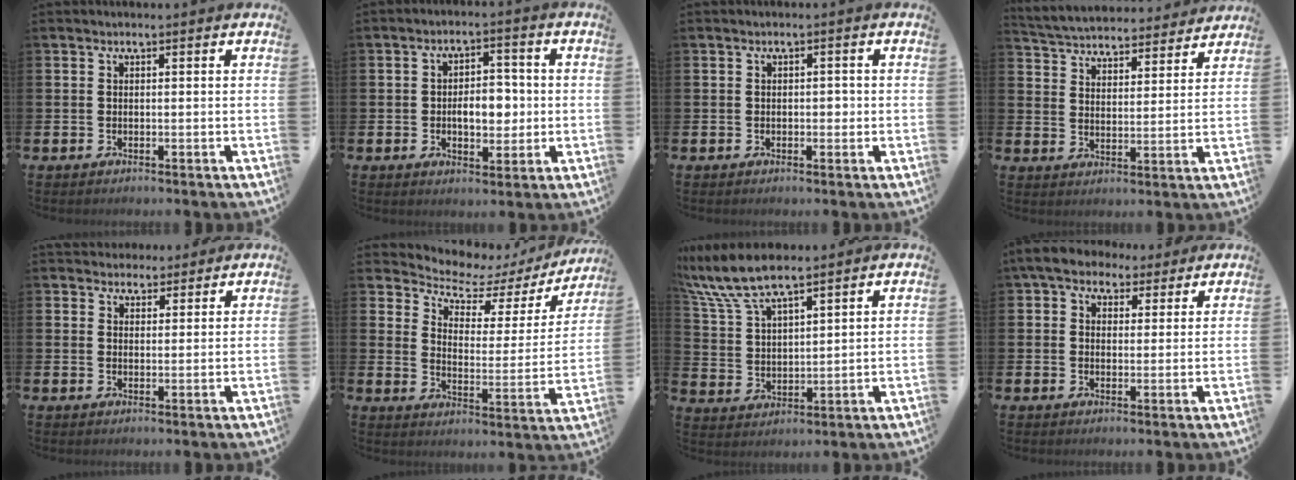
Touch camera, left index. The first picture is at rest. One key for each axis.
{"total": 5.3, "fx": -0.5, "fy": 3.5, "fz": 3.9, "tx": -0.053, "ty": 0.001, "tz": -0.020}
{"total": 1.0, "fx": -0.2, "fy": 0.8, "fz": 0.6, "tx": -0.001, "ty": 0.001, "tz": -0.009}
{"total": 5.1, "fx": 4.9, "fy": 1.1, "fz": 0.2, "tx": -0.030, "ty": -0.039, "tz": 0.084}
{"total": 3.3, "fx": 3.0, "fy": 1.3, "fz": -0.3, "tx": 0.005, "ty": -0.013, "tz": 0.054}
{"total": 5.9, "fx": 5.2, "fy": 2.3, "fz": 1.8, "tx": -0.064, "ty": -0.038, "tz": 0.081}
{"total": 8.7, "fx": 7.7, "fy": 1.8, "fz": 3.6, "tx": -0.103, "ty": -0.019, "tz": 0.143}
{"total": 5.4, "fx": 4.2, "fy": 3.1, "fz": 1.3, "tx": -0.046, "ty": -0.007, "tz": 0.076}